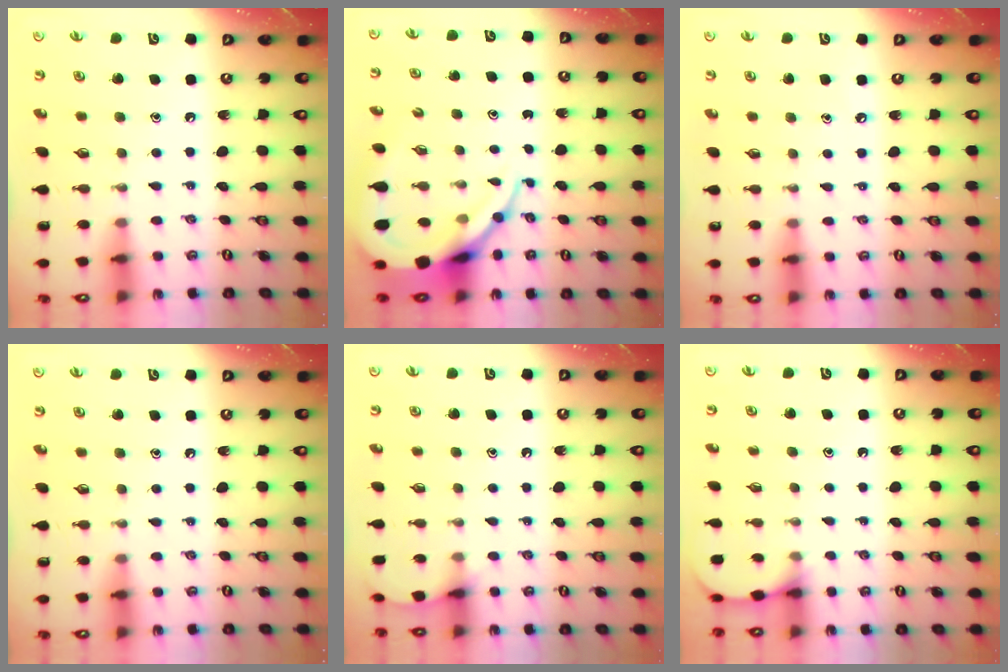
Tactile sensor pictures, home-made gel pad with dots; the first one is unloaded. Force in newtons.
{"total": 11.4, "press": 11.3, "slide": 1.2}
{"total": 2.4, "press": 2.4, "slide": 0.3}
{"total": 0.0}
{"total": 4.6, "press": 4.6, "slide": 0.6}
{"total": 3.5, "press": 3.5, "slide": 0.3}